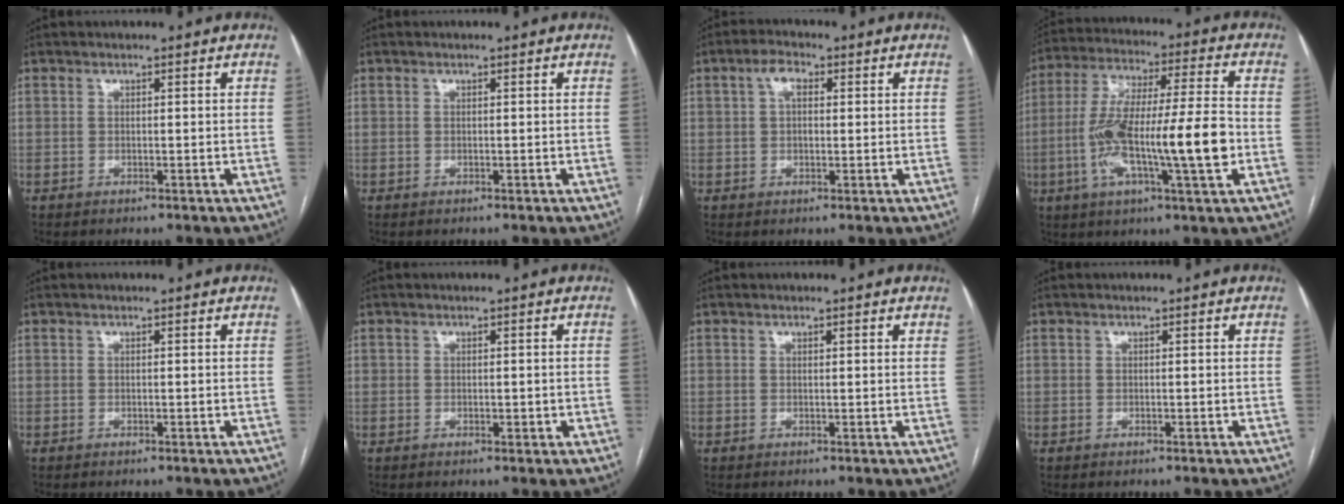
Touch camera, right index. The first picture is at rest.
{"total": 0.0}
{"total": 3.6, "force": [1.0, 2.1, 2.7], "torque": [-0.054, 0.019, 0.018]}
{"total": 17.8, "force": [-3.6, 1.7, 17.4], "torque": [-0.324, 0.008, -0.062]}
{"total": 0.0}
{"total": 1.3, "force": [-0.1, 0.9, 0.8], "torque": [-0.011, 0.005, 0.002]}
{"total": 0.8, "force": [0.7, 0.2, 0.5], "torque": [-0.009, 0.004, 0.005]}
{"total": 0.0}